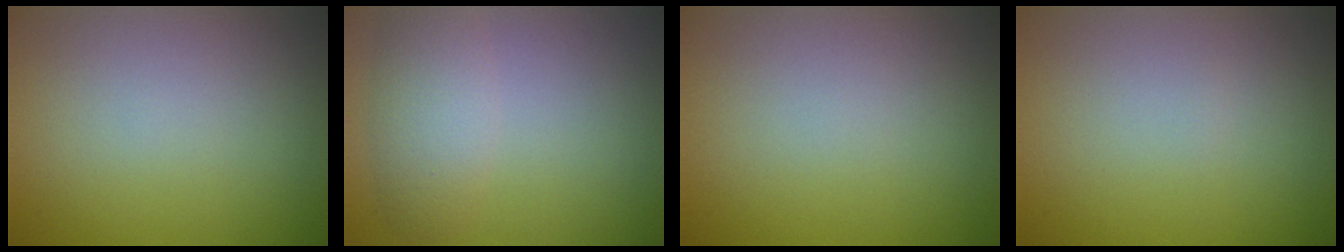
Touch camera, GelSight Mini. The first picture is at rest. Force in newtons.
{"total": 3.2, "press": 3.2, "slide": 0.1}
{"total": 0.0}
{"total": 0.0}